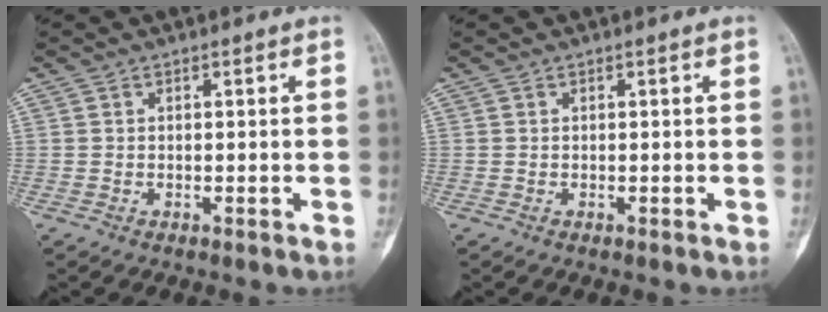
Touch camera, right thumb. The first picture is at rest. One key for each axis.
{"total": 0.0}